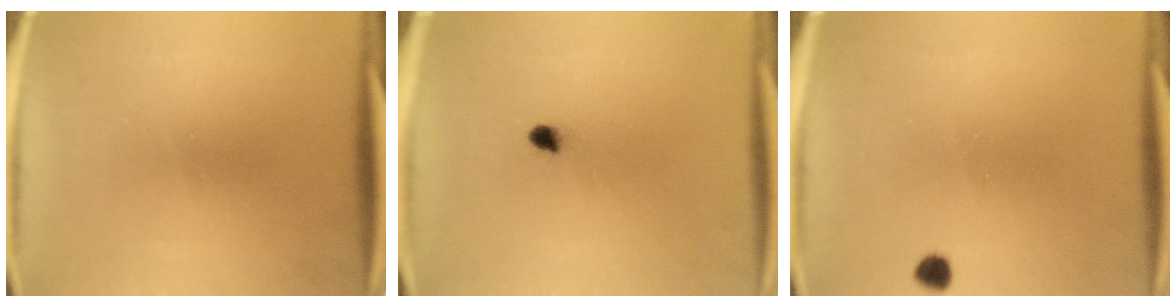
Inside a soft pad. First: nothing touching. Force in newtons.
{"total": 1.8}
{"total": 1.7}